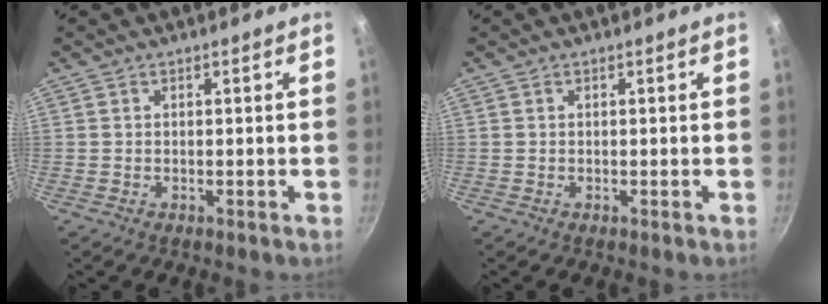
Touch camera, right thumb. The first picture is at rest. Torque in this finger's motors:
{"motor_torque": [-0.06, 0.05, 0.00, 0.00, 0.00]}